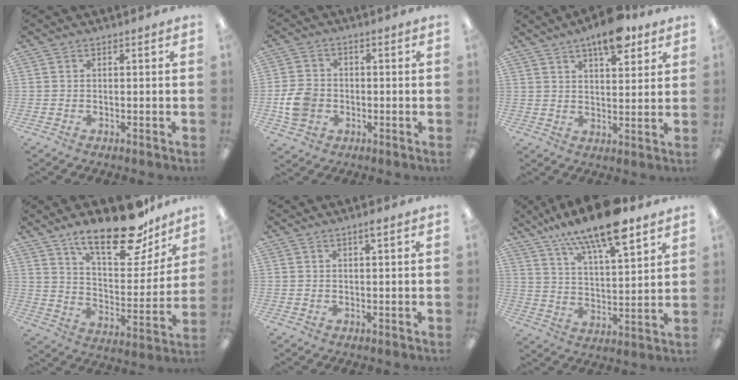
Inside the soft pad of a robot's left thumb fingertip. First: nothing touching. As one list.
[{"total": 7.6, "force": [-1.6, 6.3, 4.0], "torque": [-0.086, 0.010, -0.029]}, {"total": 10.1, "force": [6.8, 3.8, 6.4], "torque": [-0.081, -0.035, 0.113]}, {"total": 21.8, "force": [15.6, 8.5, 12.8], "torque": [-0.194, -0.094, 0.264]}, {"total": 1.7, "force": [1.1, 0.2, 1.3], "torque": [-0.027, 0.003, 0.017]}, {"total": 16.4, "force": [12.3, 4.6, 9.8], "torque": [-0.169, -0.068, 0.207]}]